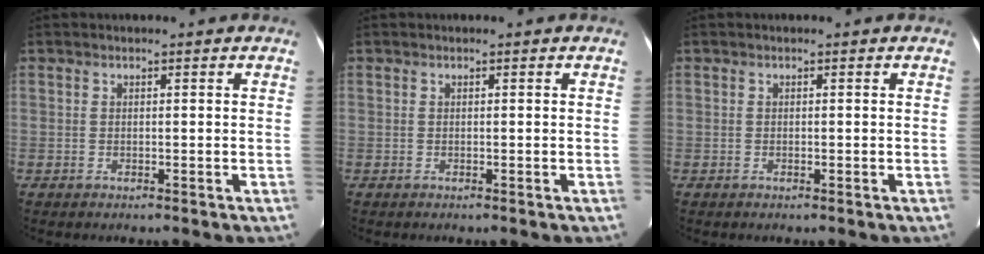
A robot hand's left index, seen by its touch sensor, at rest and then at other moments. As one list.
[{"total": 0.0}, {"total": 0.0}]